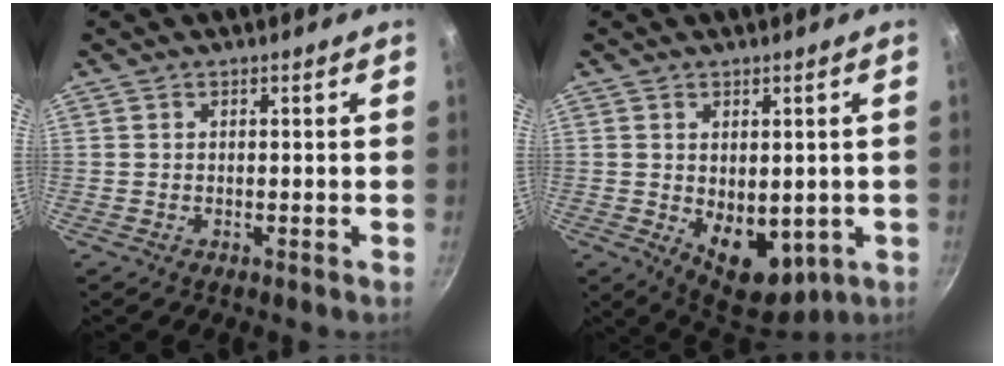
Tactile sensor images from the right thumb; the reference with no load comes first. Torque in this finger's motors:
{"motor_torque": [-0.38, 0.78, 0.08, 0.04, 0.23]}